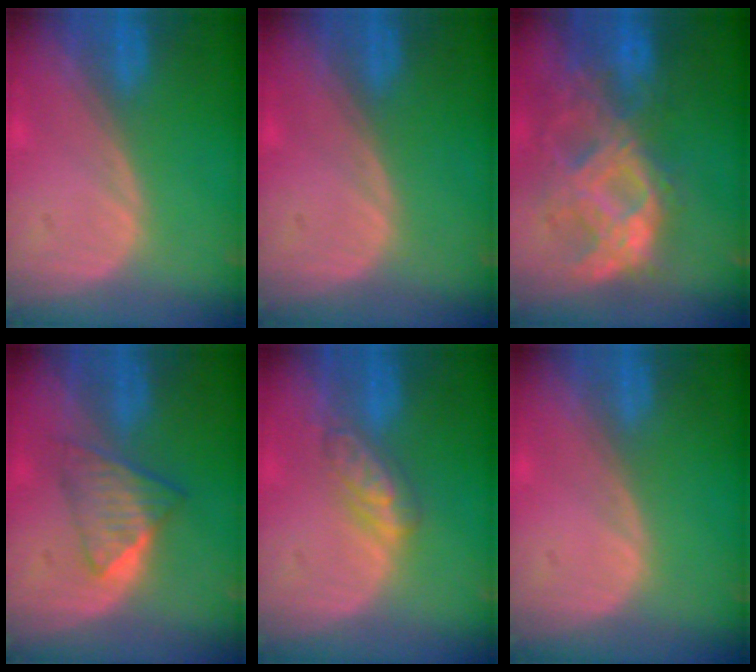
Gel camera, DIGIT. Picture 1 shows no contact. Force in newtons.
{"total": 0.0}
{"total": 10.6, "press": 9.2, "slide": 5.3}
{"total": 5.8, "press": 5.1, "slide": 2.7}
{"total": 4.6, "press": 4.5, "slide": 1.0}
{"total": 0.0}